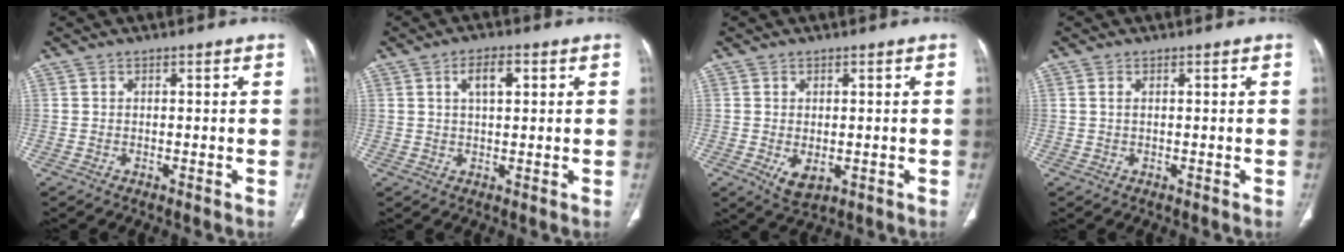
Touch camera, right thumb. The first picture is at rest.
{"total": 4.5, "force": [1.6, 2.1, 3.7], "torque": [-0.060, 0.003, 0.027]}
{"total": 4.1, "force": [-0.9, 2.4, 3.2], "torque": [-0.050, -0.008, -0.001]}
{"total": 0.7, "force": [0.3, 0.4, 0.6], "torque": [-0.016, 0.005, 0.007]}